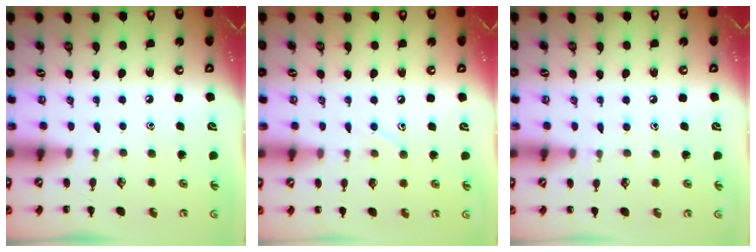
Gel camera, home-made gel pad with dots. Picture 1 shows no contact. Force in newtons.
{"total": 4.6, "press": 4.3, "slide": 1.5}
{"total": 5.9, "press": 5.6, "slide": 1.9}